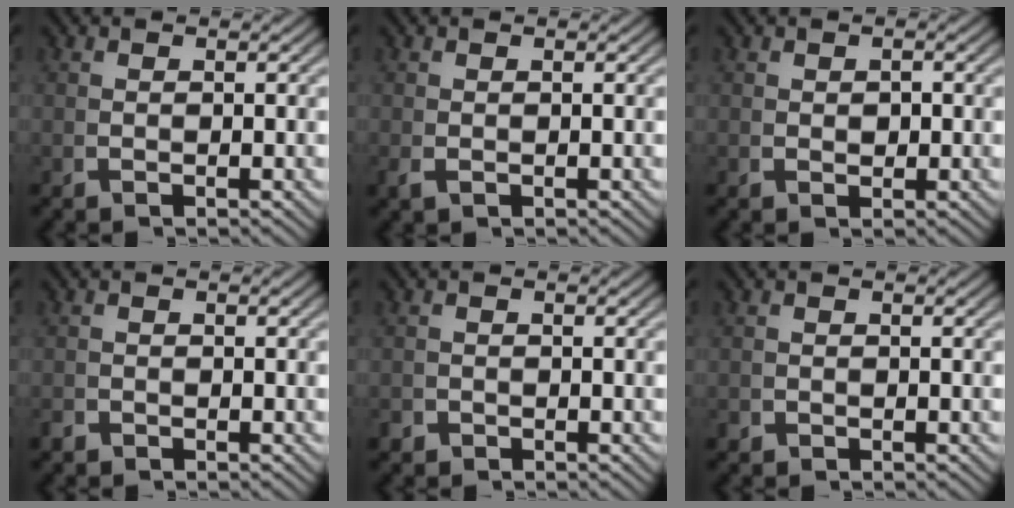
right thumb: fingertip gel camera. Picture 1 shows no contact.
{"total": 0.7, "force": [-0.1, 0.5, 0.5], "torque": [-0.015, -0.004, 0.002]}
{"total": 1.3, "force": [0.3, 1.1, 0.7], "torque": [-0.015, -0.005, 0.010]}
{"total": 0.7, "force": [-0.7, 0.2, -0.1], "torque": [0.006, -0.003, -0.014]}
{"total": 1.0, "force": [-0.9, 0.4, -0.2], "torque": [0.007, -0.005, -0.015]}
{"total": 0.6, "force": [-0.5, 0.3, -0.1], "torque": [0.003, -0.004, -0.009]}